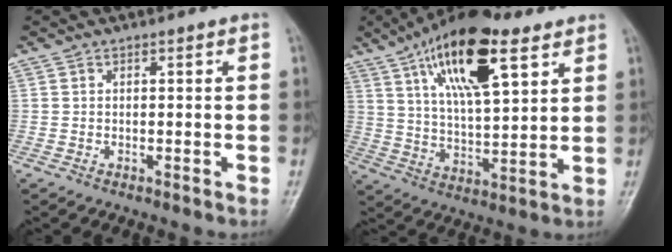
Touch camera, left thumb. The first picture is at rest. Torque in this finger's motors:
{"motor_torque": [0.84, -0.08, 1.89, -0.88, 0.21]}